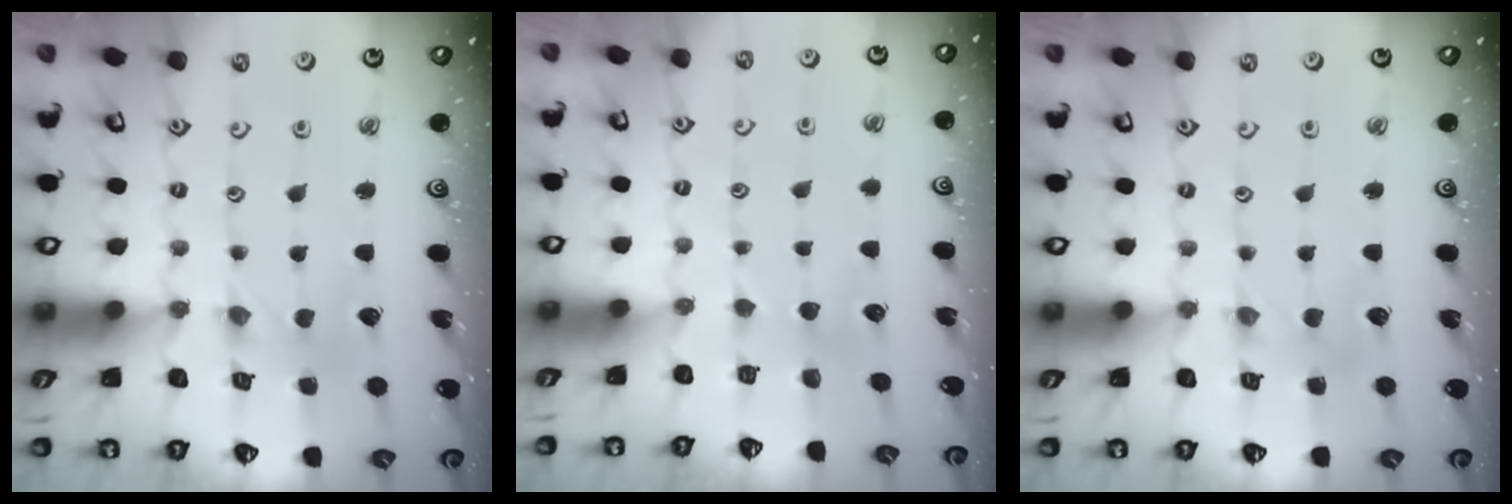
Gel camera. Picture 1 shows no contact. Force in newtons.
{"total": 2.9, "press": 2.9, "slide": 0.3}
{"total": 2.4, "press": 2.4, "slide": 0.3}